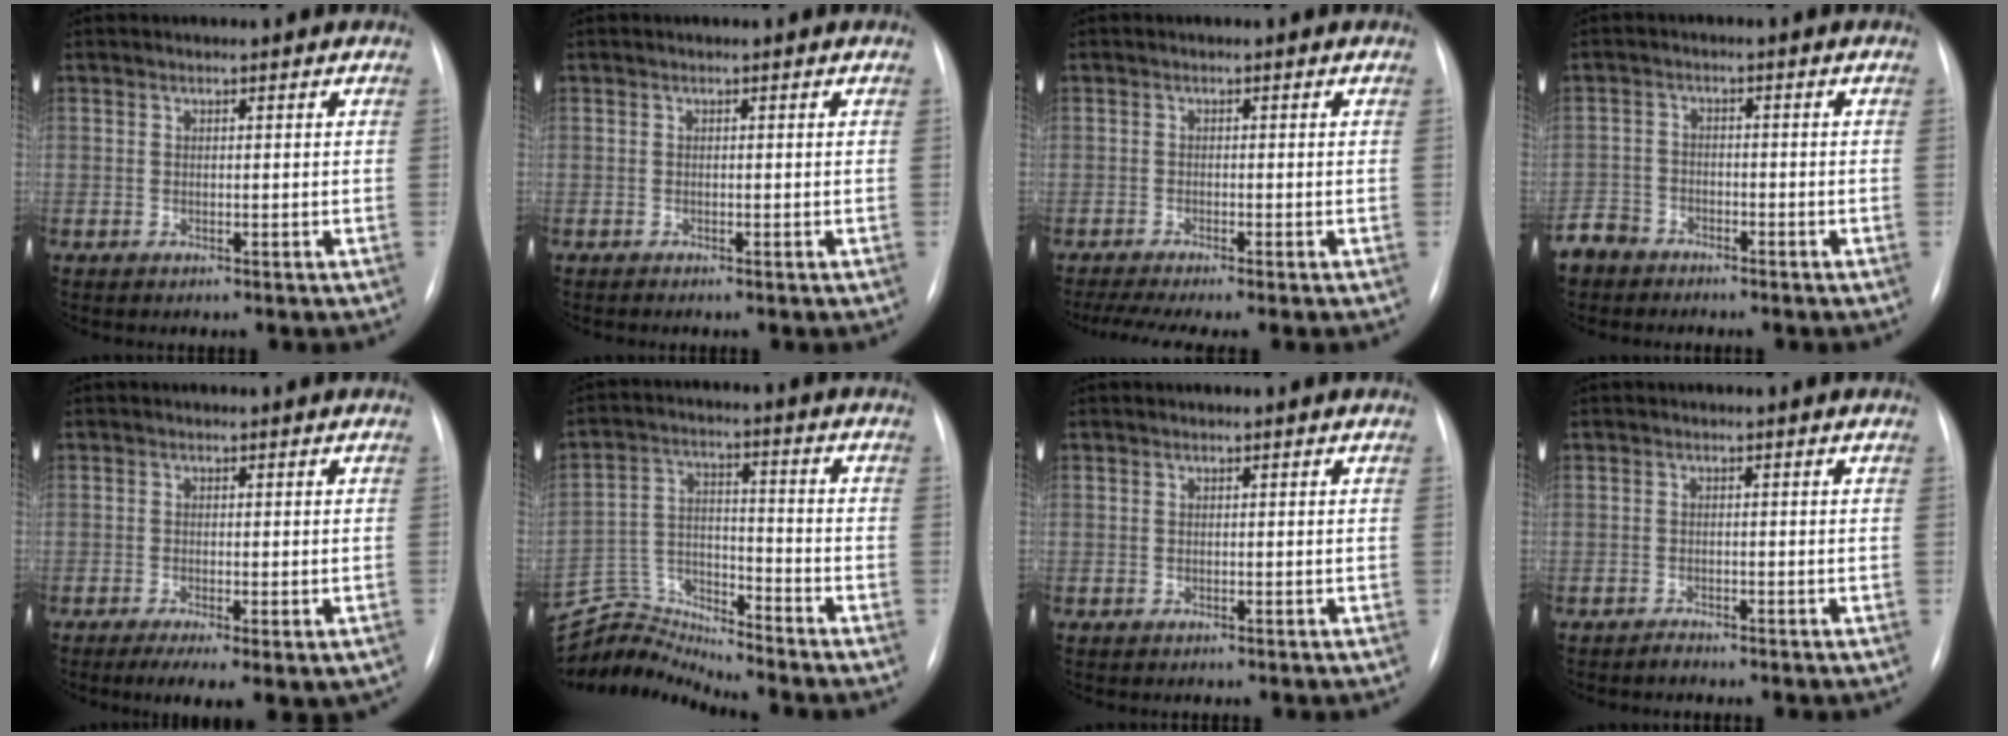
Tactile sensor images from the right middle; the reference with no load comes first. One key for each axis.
{"total": 0.0}
{"total": 6.5, "fx": -5.1, "fy": 0.1, "fz": 4.0, "tx": -0.060, "ty": -0.009, "tz": -0.081}
{"total": 4.8, "fx": -4.0, "fy": 2.7, "fz": 0.0, "tx": 0.002, "ty": -0.002, "tz": -0.081}
{"total": 7.6, "fx": -4.5, "fy": 2.5, "fz": 5.6, "tx": -0.077, "ty": -0.013, "tz": -0.067}
{"total": 9.8, "fx": -9.7, "fy": -0.9, "fz": -1.5, "tx": 0.022, "ty": 0.039, "tz": -0.184}
{"total": 0.0}
{"total": 0.7, "fx": -0.7, "fy": 0.1, "fz": 0.0, "tx": 0.003, "ty": -0.003, "tz": -0.012}